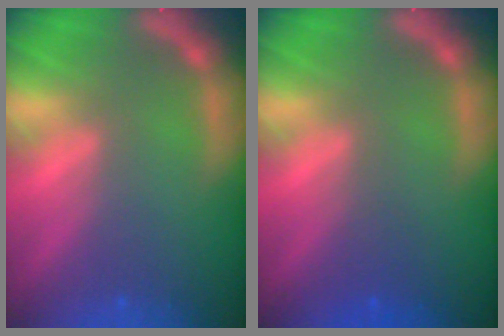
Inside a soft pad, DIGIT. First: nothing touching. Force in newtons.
{"total": 1.5}